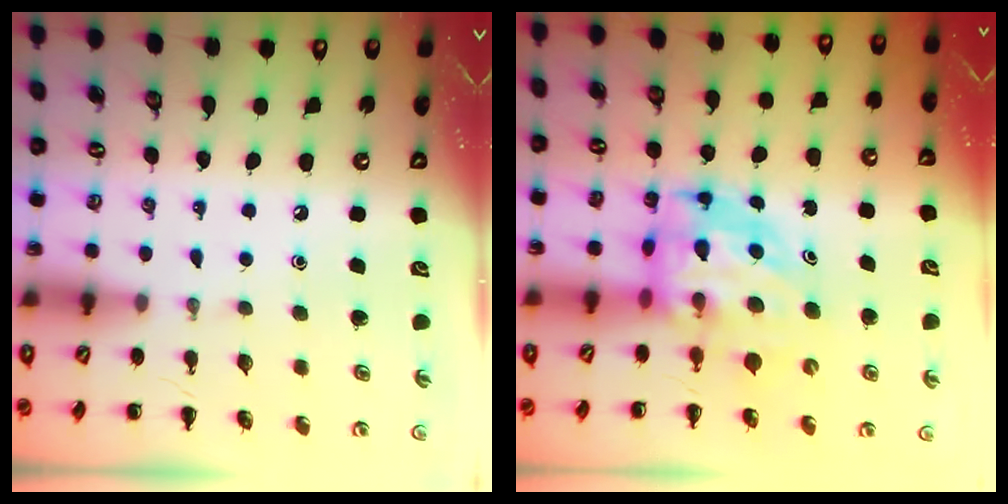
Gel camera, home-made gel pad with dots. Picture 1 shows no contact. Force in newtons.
{"total": 6.4, "press": 6.1, "slide": 1.8}